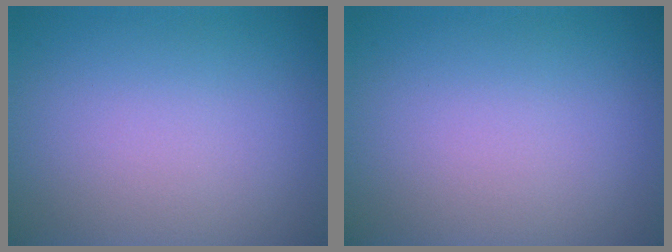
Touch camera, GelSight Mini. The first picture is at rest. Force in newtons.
{"total": 0.0}